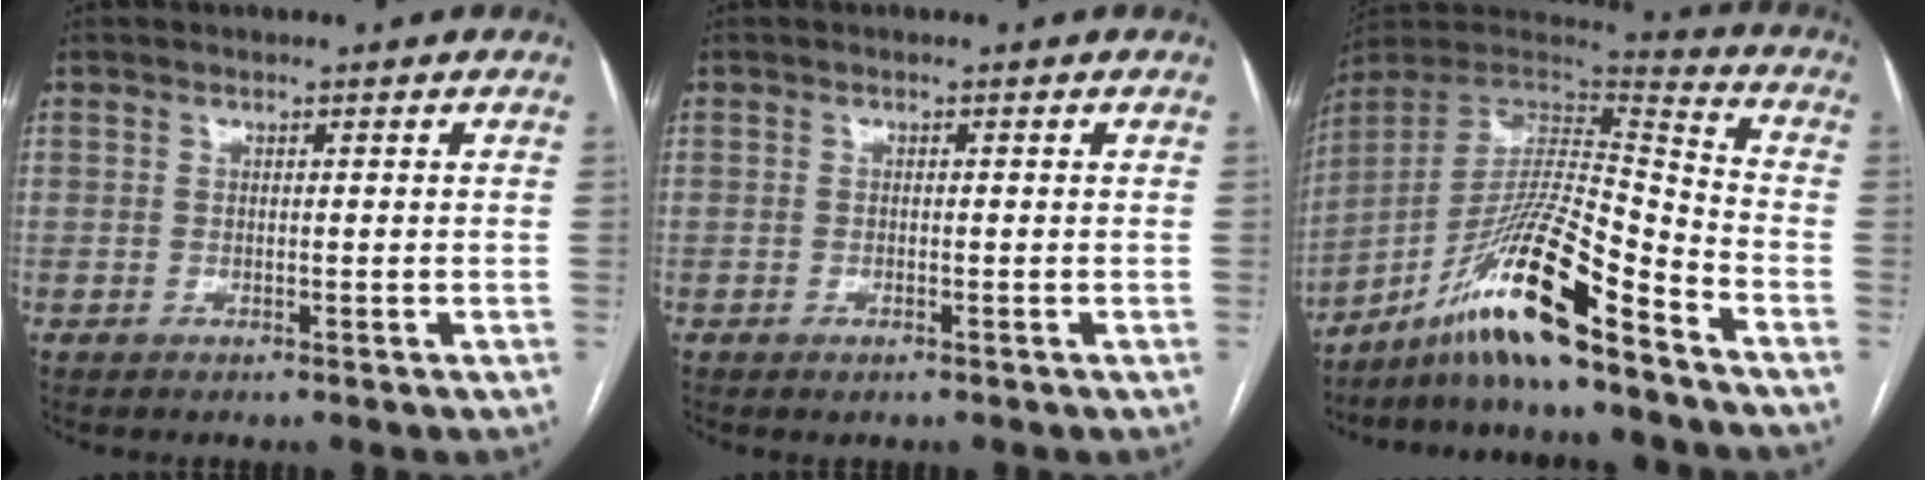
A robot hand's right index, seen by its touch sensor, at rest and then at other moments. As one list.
[{"total": 0.7, "force": [-0.5, 0.2, 0.4], "torque": [-0.008, -0.002, -0.005]}, {"total": 16.9, "force": [-11.5, 0.7, 12.4], "torque": [-0.234, 0.002, -0.207]}]